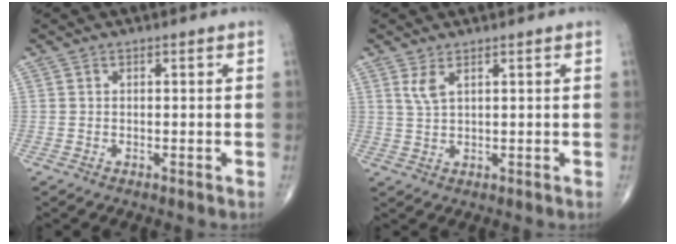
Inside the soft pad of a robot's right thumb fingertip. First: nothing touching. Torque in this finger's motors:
{"motor_torque": [-0.43, 0.37, 0.48, 0.26, 0.00]}